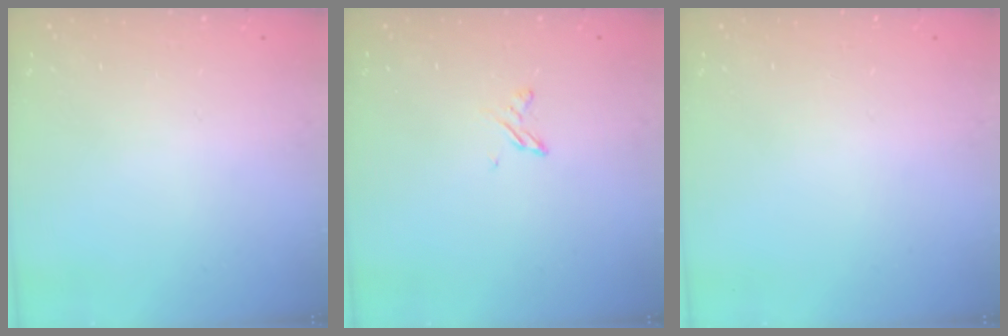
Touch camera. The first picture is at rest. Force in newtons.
{"total": 3.0, "press": 2.9, "slide": 0.4}
{"total": 0.0}